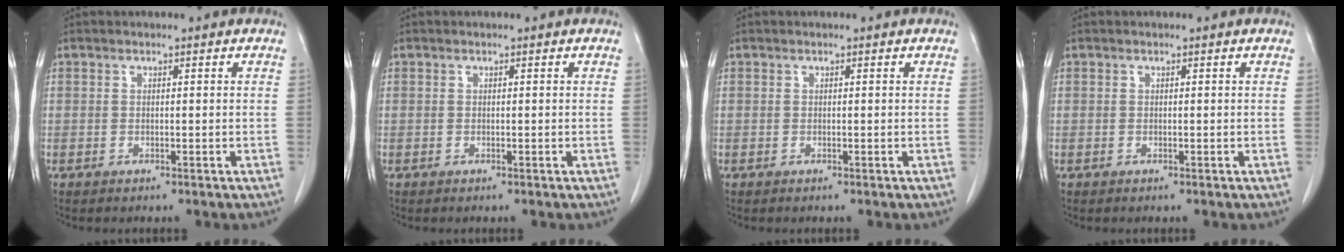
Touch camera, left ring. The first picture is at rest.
{"total": 0.0}
{"total": 0.0}
{"total": 0.0}